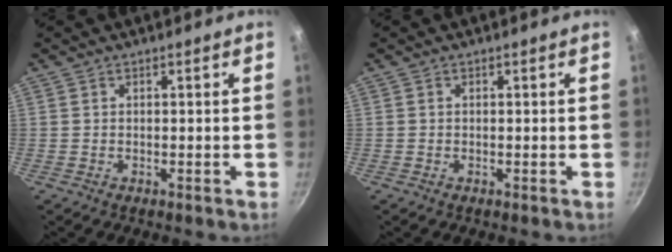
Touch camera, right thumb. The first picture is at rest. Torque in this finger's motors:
{"motor_torque": [0.24, 0.09, 0.03, 0.30, 0.03]}